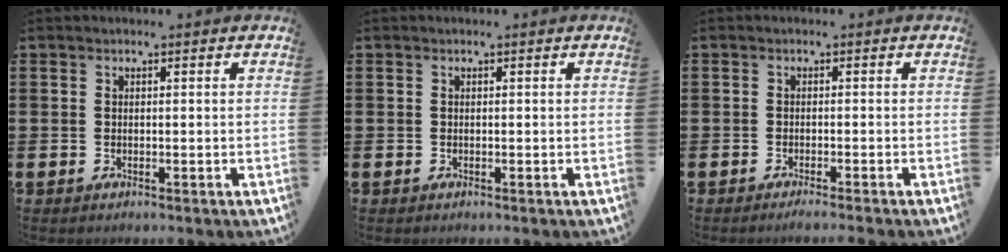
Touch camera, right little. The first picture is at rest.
{"total": 0.0}
{"total": 0.9, "force": [-0.7, -0.1, 0.5], "torque": [-0.006, -0.003, -0.014]}